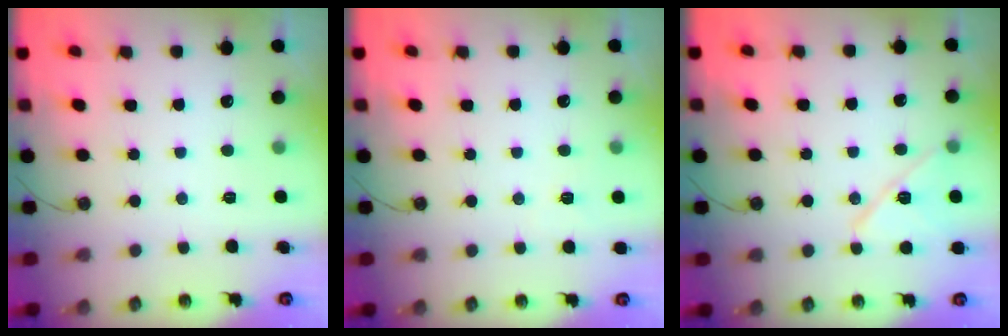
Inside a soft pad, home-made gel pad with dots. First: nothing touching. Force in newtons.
{"total": 2.7, "press": 1.7, "slide": 2.1}
{"total": 11.8, "press": 11.8, "slide": 0.6}